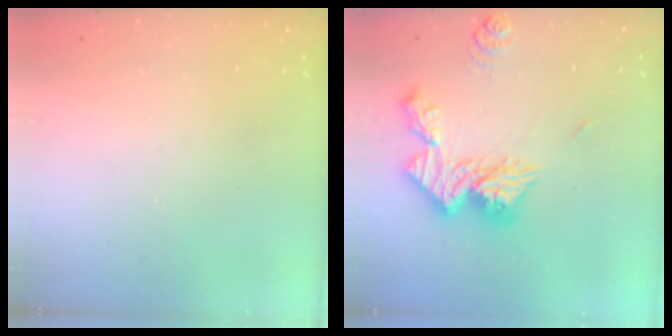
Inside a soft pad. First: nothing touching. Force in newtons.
{"total": 17.9, "press": 17.8, "slide": 1.8}